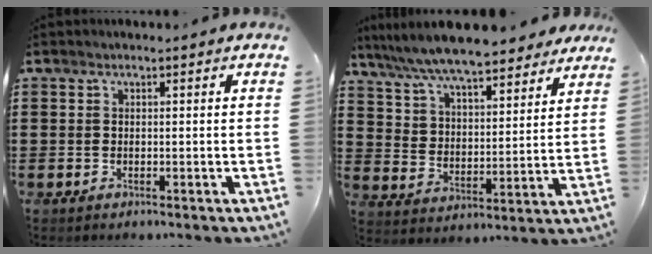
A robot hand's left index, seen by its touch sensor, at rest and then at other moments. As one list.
[{"total": 8.7, "force": [8.1, 1.3, 2.9], "torque": [-0.091, -0.041, 0.148]}]